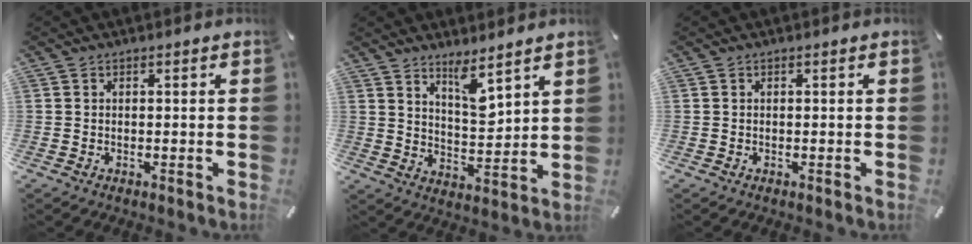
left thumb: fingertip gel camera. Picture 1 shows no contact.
{"total": 7.6, "force": [6.1, 2.0, 3.9], "torque": [-0.056, -0.049, 0.104]}
{"total": 0.0}